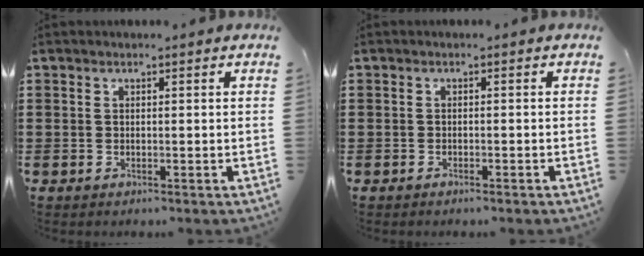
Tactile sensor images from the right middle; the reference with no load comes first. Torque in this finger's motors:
{"motor_torque": [-0.21, 0.11, 0.00, -0.01]}